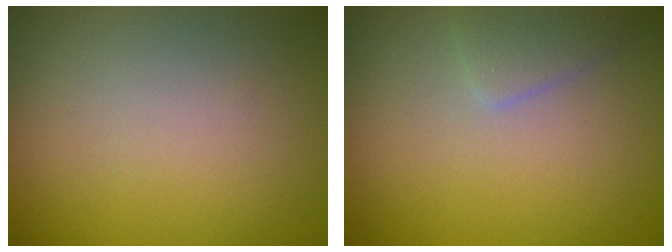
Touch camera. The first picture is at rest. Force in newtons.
{"total": 1.6, "press": 1.6, "slide": 0.0}